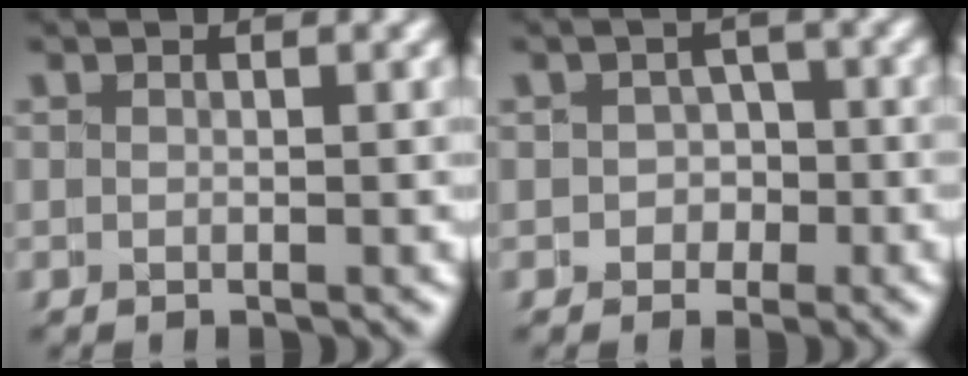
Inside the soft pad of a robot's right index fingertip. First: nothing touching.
{"total": 2.0, "force": [-1.0, 1.7, 0.1], "torque": [0.023, 0.011, -0.029]}